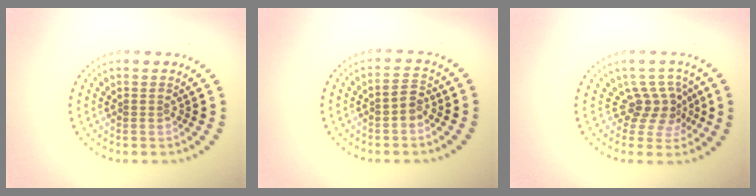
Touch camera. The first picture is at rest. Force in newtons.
{"total": 1.6, "press": 1.6, "slide": 0.5}
{"total": 2.7, "press": 1.9, "slide": 1.9}